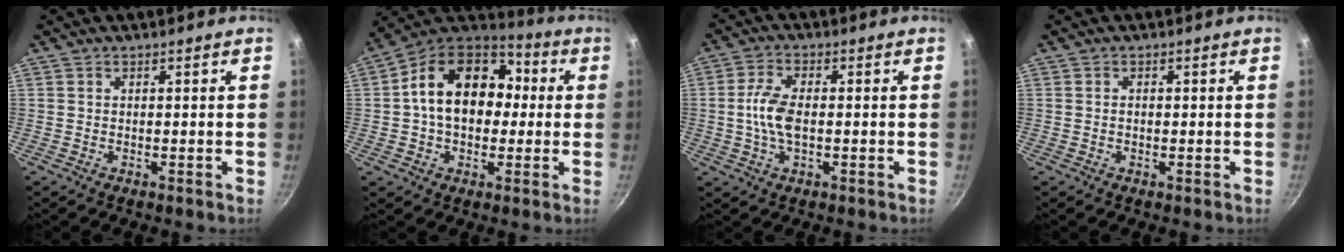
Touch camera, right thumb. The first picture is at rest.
{"total": 18.5, "force": [1.7, 13.3, 12.8], "torque": [-0.176, 0.039, 0.012]}
{"total": 6.9, "force": [-0.4, 3.5, 5.9], "torque": [-0.118, 0.012, -0.014]}
{"total": 0.8, "force": [-0.1, 0.6, 0.6], "torque": [-0.009, 0.004, -0.002]}